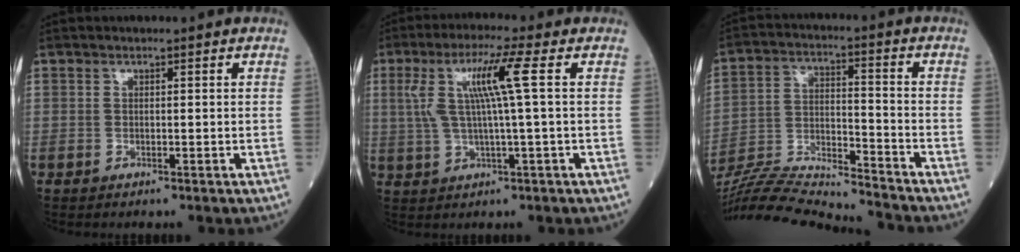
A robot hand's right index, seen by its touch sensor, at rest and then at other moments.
{"total": 8.4, "force": [1.9, -0.6, 8.2], "torque": [-0.167, 0.015, 0.039]}
{"total": 18.6, "force": [-17.8, -0.3, 5.4], "torque": [-0.111, -0.003, -0.302]}